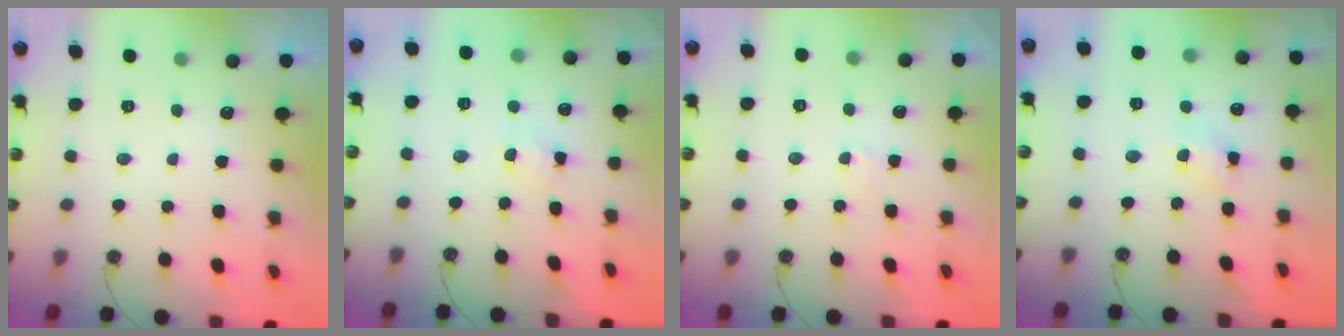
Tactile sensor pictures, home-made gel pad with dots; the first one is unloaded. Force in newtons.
{"total": 4.9, "press": 4.8, "slide": 0.7}
{"total": 2.9, "press": 2.9, "slide": 0.4}
{"total": 7.8, "press": 7.8, "slide": 0.6}